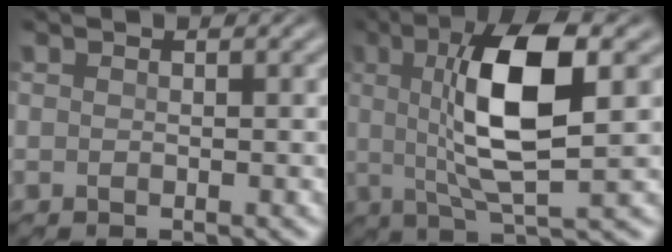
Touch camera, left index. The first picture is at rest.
{"total": 8.5, "force": [1.5, 2.0, 8.1], "torque": [-0.147, 0.005, 0.025]}